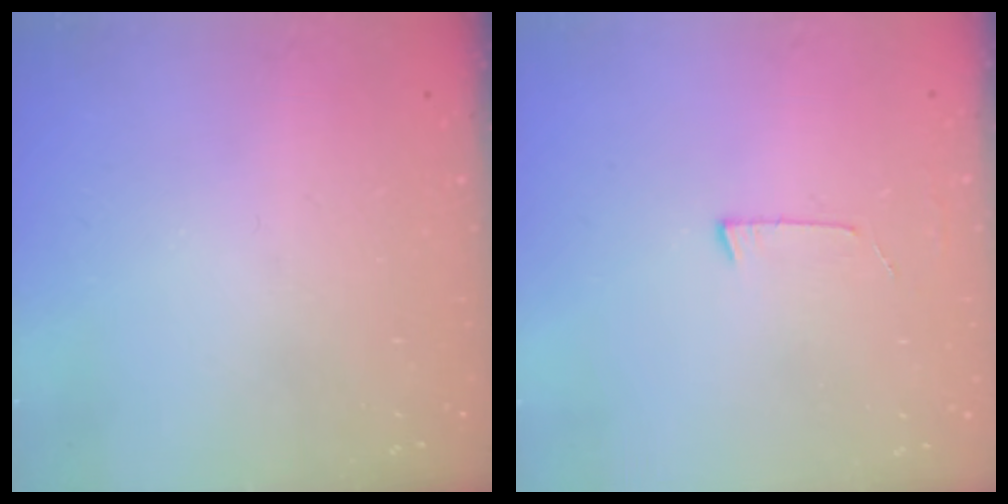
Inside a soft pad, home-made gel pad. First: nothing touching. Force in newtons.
{"total": 2.7, "press": 2.7, "slide": 0.2}